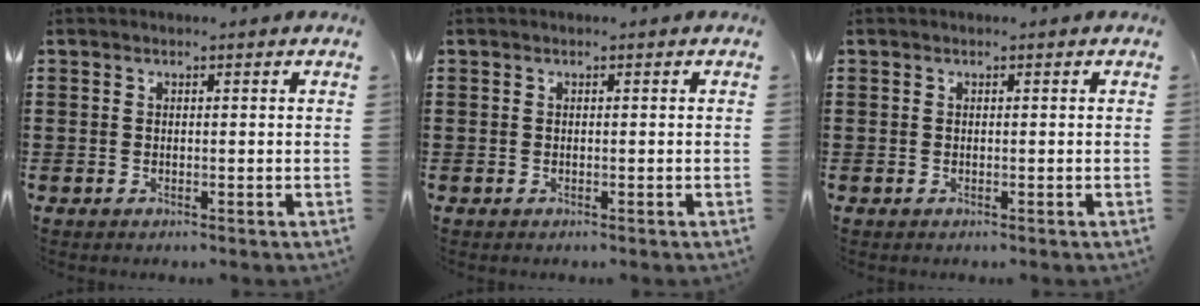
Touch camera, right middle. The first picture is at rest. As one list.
[{"total": 0.0}, {"total": 0.0}]